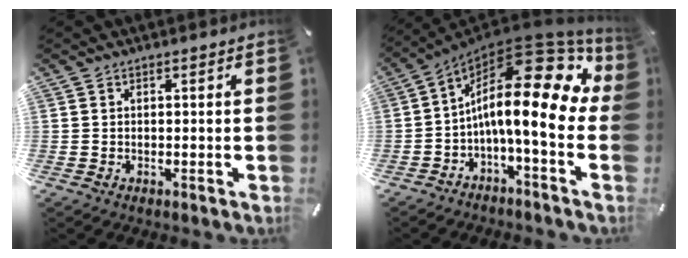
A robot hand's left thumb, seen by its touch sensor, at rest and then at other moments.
{"total": 21.1, "force": [4.8, 6.9, 19.4], "torque": [-0.337, -0.072, 0.076]}